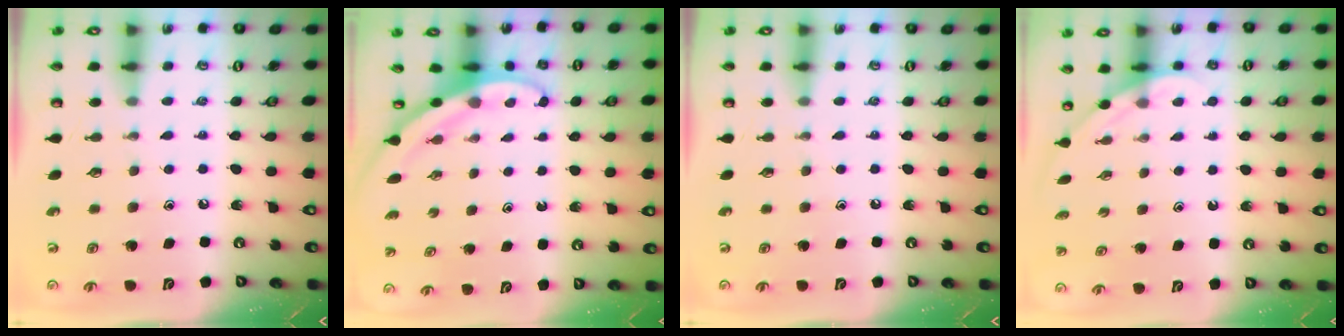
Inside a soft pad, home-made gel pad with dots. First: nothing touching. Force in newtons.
{"total": 3.5, "press": 3.5, "slide": 0.1}
{"total": 0.0}
{"total": 2.2, "press": 2.2, "slide": 0.0}